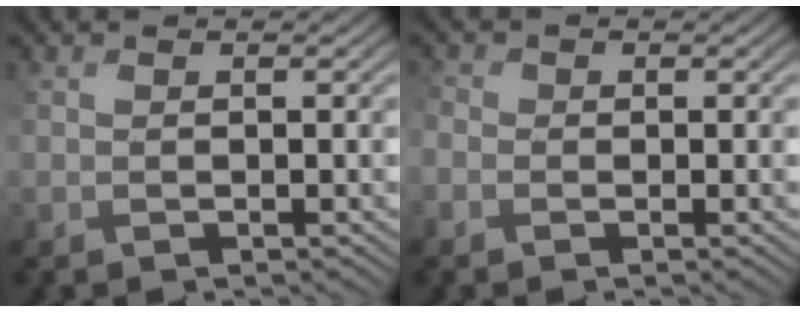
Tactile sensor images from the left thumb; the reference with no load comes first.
{"total": 1.6, "force": [-0.9, 1.3, 0.4], "torque": [-0.032, -0.004, -0.013]}